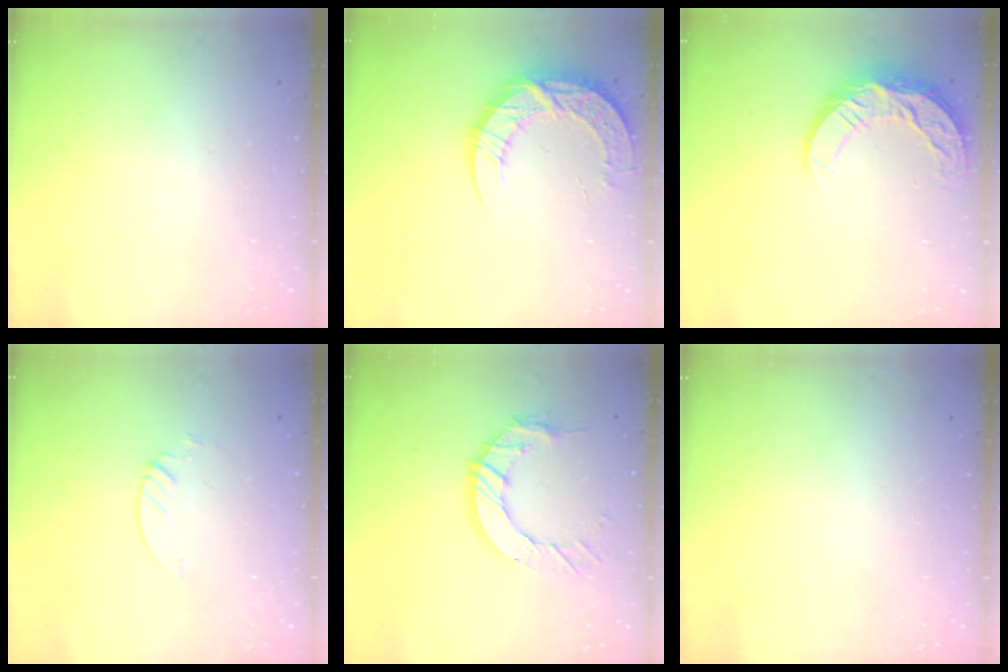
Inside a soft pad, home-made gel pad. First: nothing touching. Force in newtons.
{"total": 13.2, "press": 13.2, "slide": 1.0}
{"total": 10.1, "press": 10.1, "slide": 0.7}
{"total": 1.3, "press": 1.3, "slide": 0.1}
{"total": 10.7, "press": 10.6, "slide": 1.1}
{"total": 0.0}